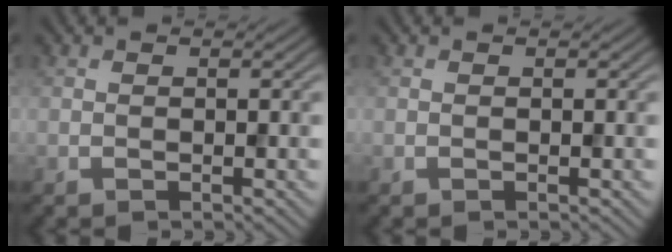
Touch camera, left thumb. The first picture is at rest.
{"total": 0.0}